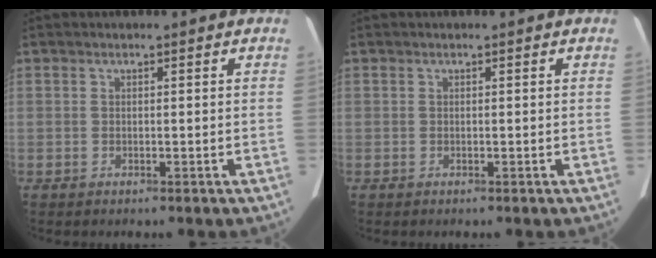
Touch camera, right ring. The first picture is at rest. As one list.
[{"total": 0.0}]